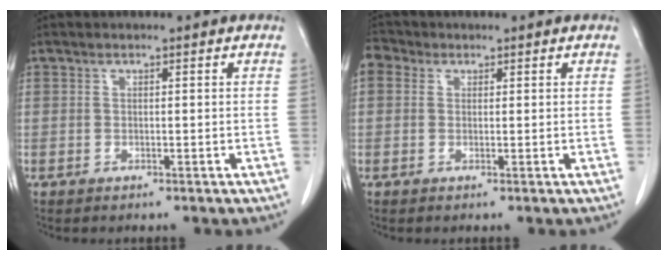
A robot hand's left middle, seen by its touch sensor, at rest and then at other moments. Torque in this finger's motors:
{"motor_torque": [0.91, -0.72, 0.59, 0.13]}